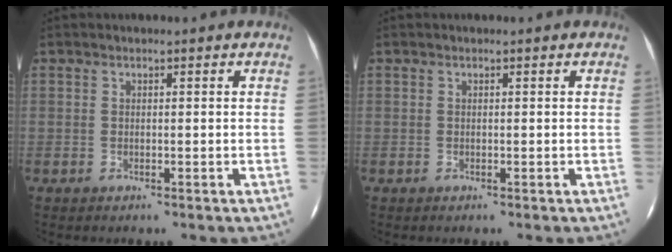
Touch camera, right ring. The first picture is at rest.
{"total": 0.0}